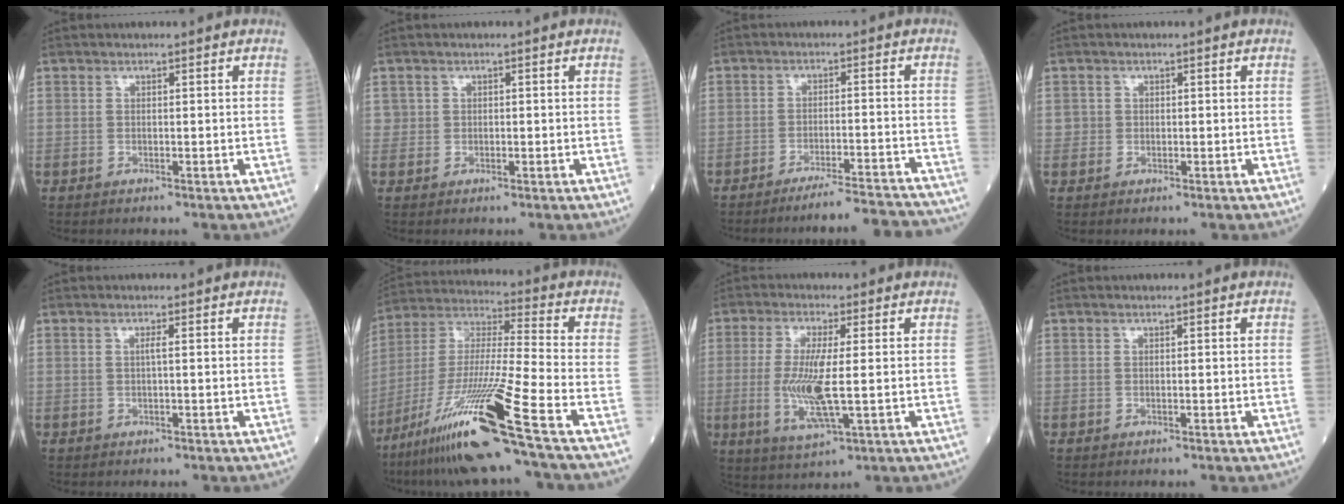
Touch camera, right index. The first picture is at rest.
{"total": 1.1, "force": [0.2, 1.1, 0.2], "torque": [0.000, 0.002, 0.003]}
{"total": 11.4, "force": [-11.0, -0.2, 2.9], "torque": [-0.018, 0.003, -0.151]}
{"total": 1.2, "force": [0.1, 1.2, 0.2], "torque": [0.003, 0.003, 0.001]}
{"total": 0.7, "force": [0.1, -0.1, 0.7], "torque": [-0.013, 0.000, 0.001]}
{"total": 20.5, "force": [-12.3, -1.6, 16.4], "torque": [-0.347, -0.047, -0.232]}
{"total": 8.8, "force": [-0.7, 1.4, 8.7], "torque": [-0.186, -0.015, -0.012]}
{"total": 0.0}